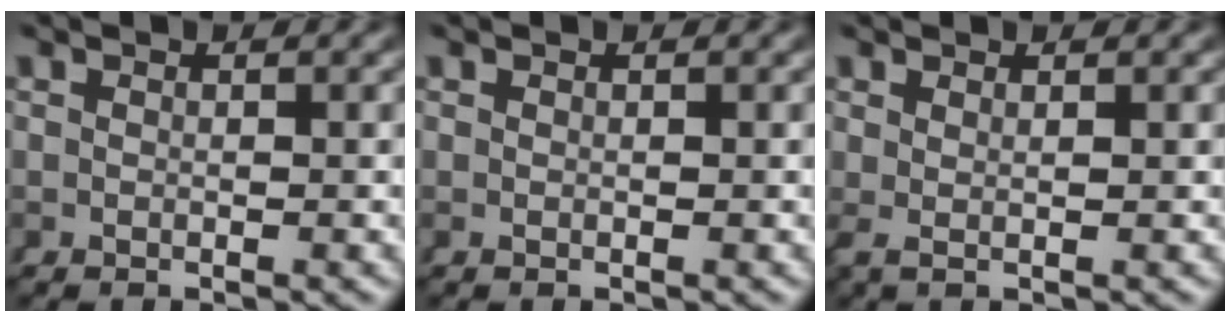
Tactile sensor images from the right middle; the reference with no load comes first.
{"total": 0.0}
{"total": 1.1, "force": [0.5, -0.8, 0.6], "torque": [-0.006, -0.001, 0.015]}